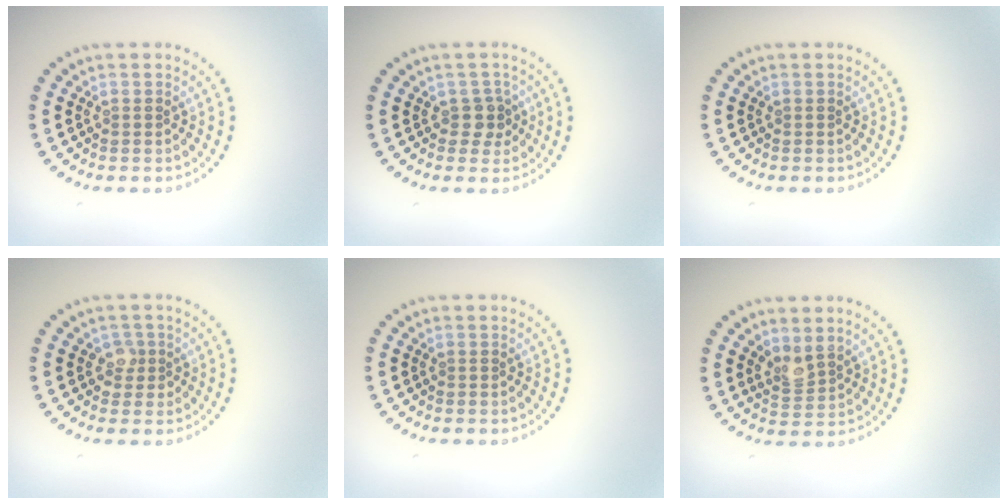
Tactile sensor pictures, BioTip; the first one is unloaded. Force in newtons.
{"total": 1.8, "press": 1.5, "slide": 0.9}
{"total": 0.0}
{"total": 1.6, "press": 1.3, "slide": 0.8}
{"total": 0.0}
{"total": 2.1, "press": 1.8, "slide": 1.1}